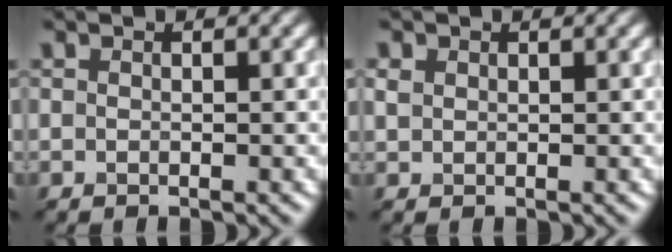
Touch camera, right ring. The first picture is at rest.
{"total": 0.6, "force": [0.4, -0.1, -0.5], "torque": [-0.008, 0.005, 0.026]}